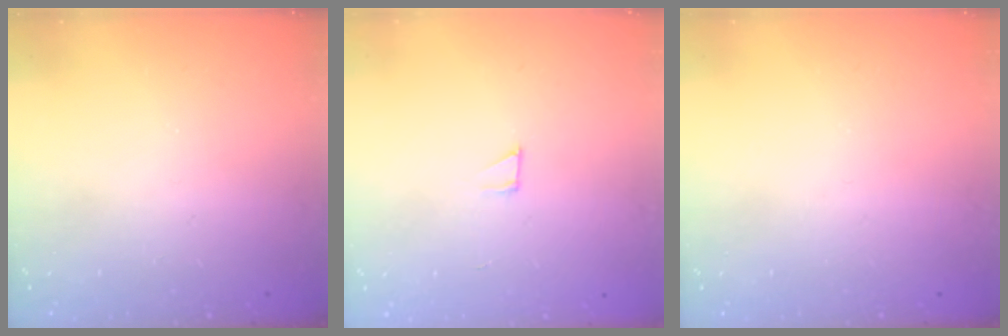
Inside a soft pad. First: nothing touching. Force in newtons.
{"total": 2.1, "press": 2.1, "slide": 0.1}
{"total": 0.0}